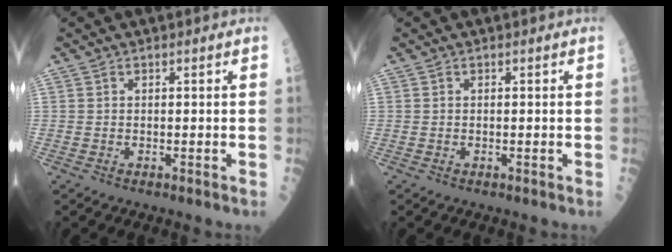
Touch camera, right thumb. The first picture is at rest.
{"total": 0.0}